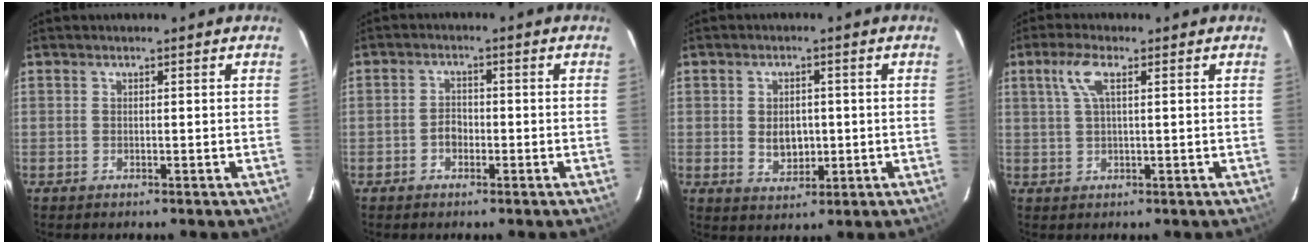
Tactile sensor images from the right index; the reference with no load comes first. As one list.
[{"total": 2.6, "force": [-1.1, 2.0, 1.2], "torque": [-0.024, 0.008, -0.020]}, {"total": 5.2, "force": [-0.2, 3.8, 3.5], "torque": [-0.059, -0.003, 0.005]}, {"total": 4.5, "force": [1.6, 1.0, 4.1], "torque": [-0.085, 0.008, 0.034]}]